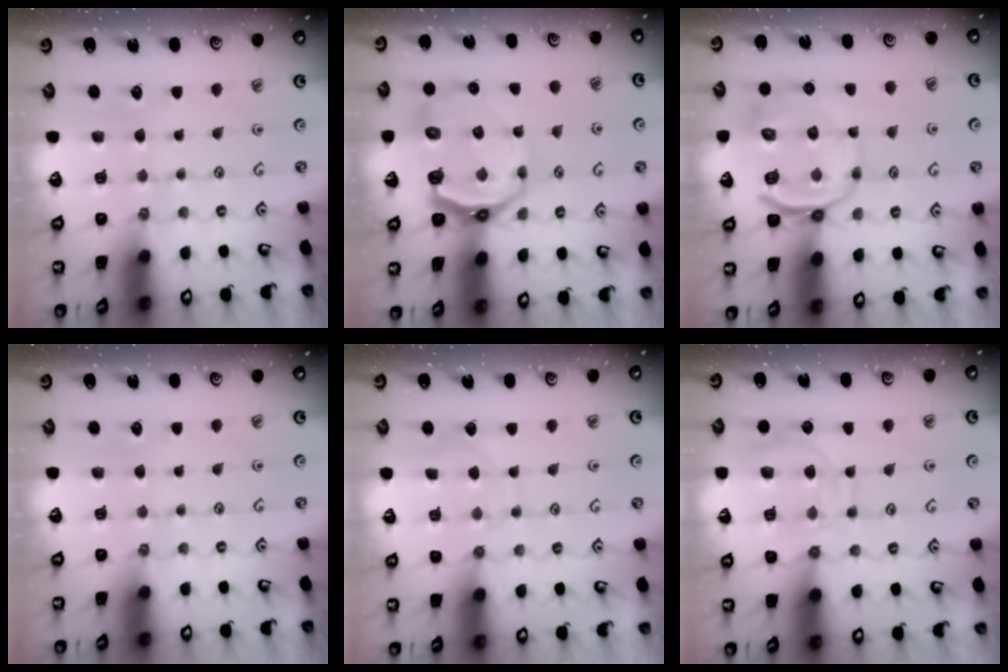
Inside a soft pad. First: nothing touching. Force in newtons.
{"total": 9.6, "press": 8.5, "slide": 4.4}
{"total": 10.1, "press": 9.8, "slide": 2.6}
{"total": 0.0}
{"total": 5.0, "press": 5.0, "slide": 0.5}
{"total": 11.9, "press": 11.9, "slide": 1.2}